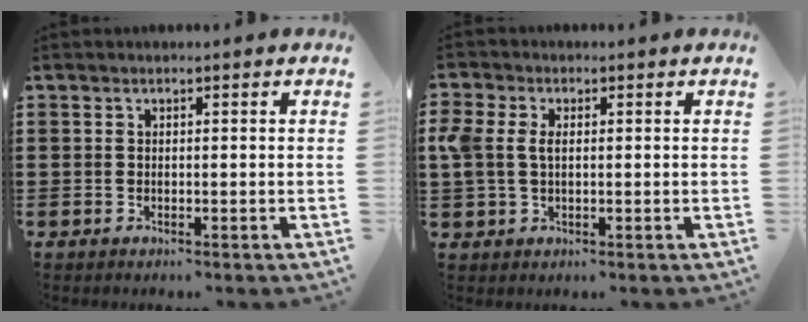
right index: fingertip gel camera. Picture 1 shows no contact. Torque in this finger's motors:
{"motor_torque": [0.77, -0.19, 0.42, 0.13]}